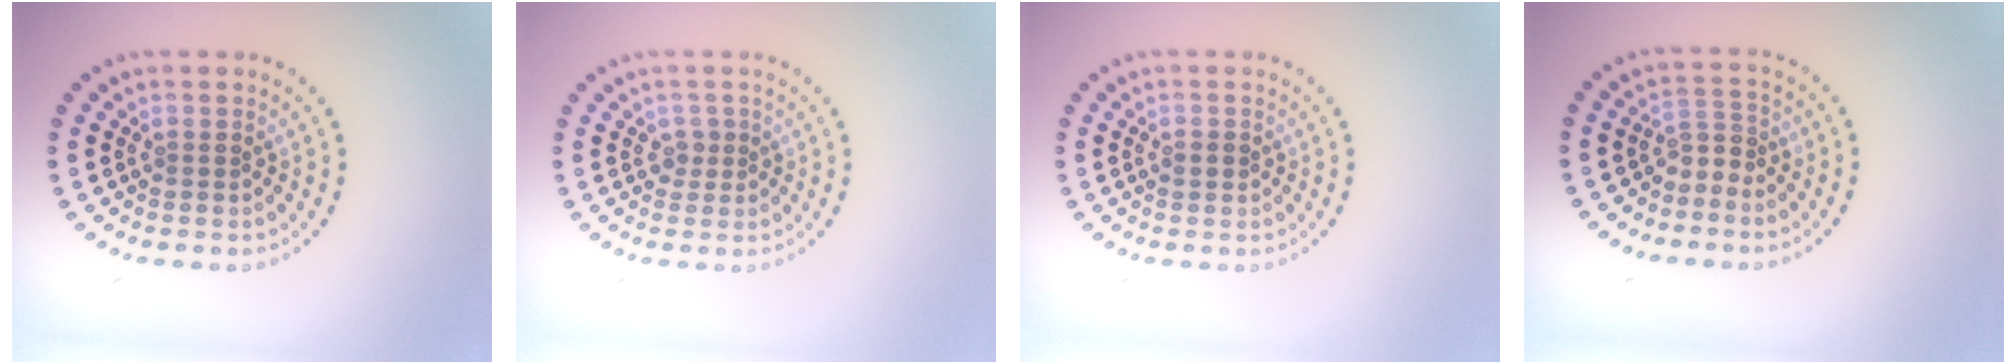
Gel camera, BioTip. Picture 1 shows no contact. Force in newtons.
{"total": 1.1, "press": 0.9, "slide": 0.6}
{"total": 1.3, "press": 1.3, "slide": 0.2}
{"total": 1.9, "press": 1.1, "slide": 1.5}